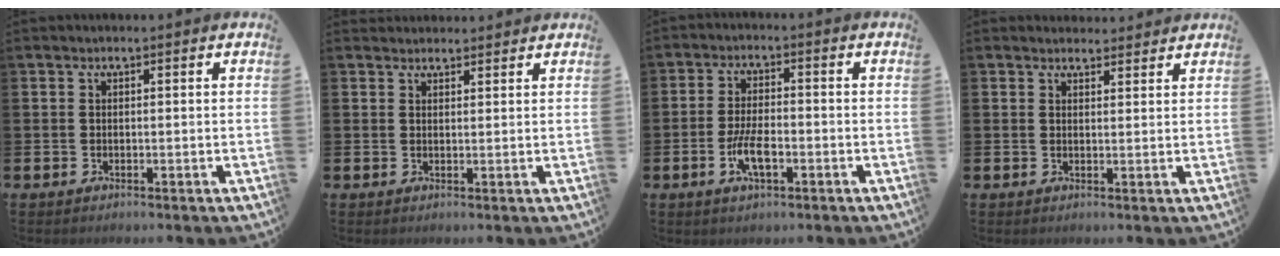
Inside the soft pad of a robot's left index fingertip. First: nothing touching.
{"total": 1.8, "force": [1.8, 0.5, -0.1], "torque": [0.009, -0.007, 0.031]}
{"total": 5.0, "force": [-1.6, 1.9, 4.3], "torque": [-0.081, -0.001, -0.032]}
{"total": 2.3, "force": [2.2, 0.7, -0.1], "torque": [0.011, -0.012, 0.038]}